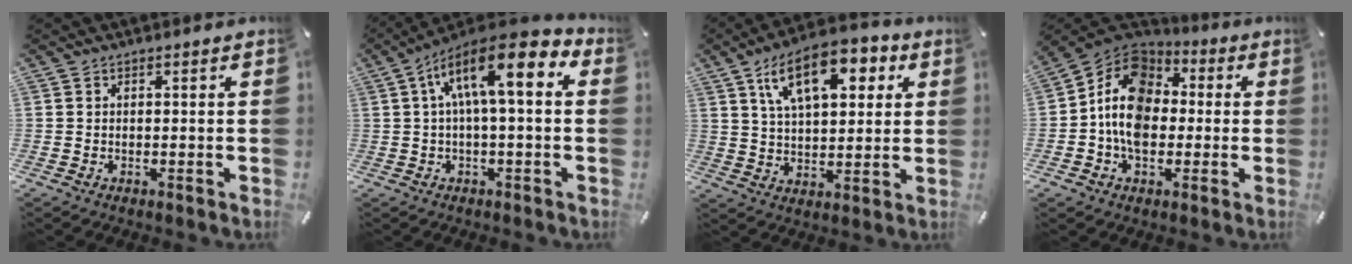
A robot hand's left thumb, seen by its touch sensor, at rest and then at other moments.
{"total": 13.5, "force": [4.0, 4.3, 12.2], "torque": [-0.208, -0.022, 0.067]}
{"total": 15.1, "force": [7.1, 7.9, 10.8], "torque": [-0.173, -0.007, 0.121]}
{"total": 12.8, "force": [-1.5, 10.3, 7.5], "torque": [-0.152, 0.017, -0.031]}